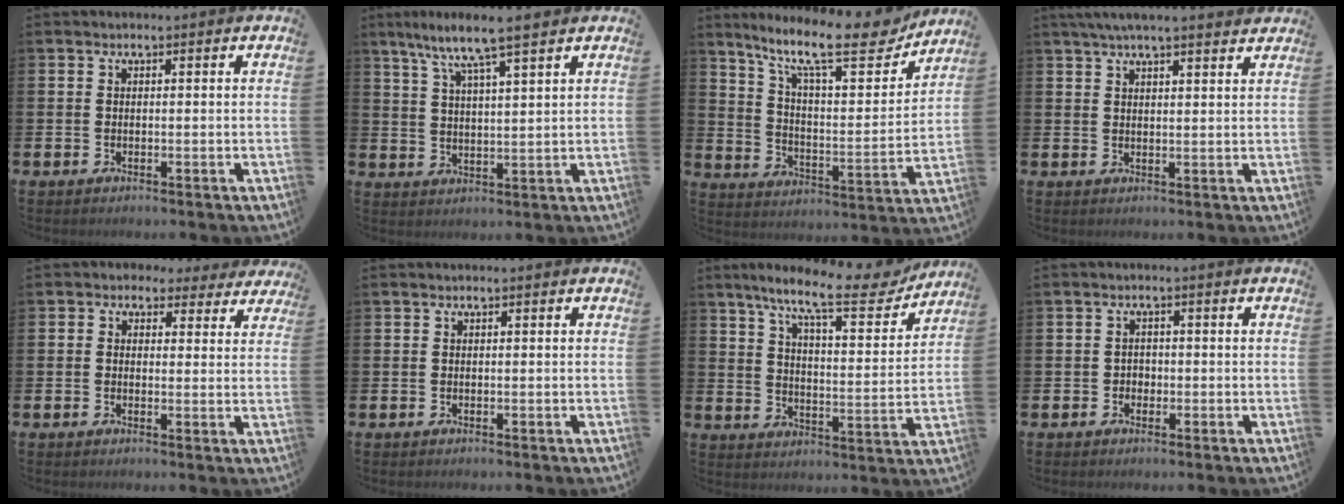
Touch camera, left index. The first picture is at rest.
{"total": 7.2, "force": [6.1, 0.0, 3.8], "torque": [-0.097, -0.020, 0.107]}
{"total": 14.2, "force": [11.0, 3.5, 8.2], "torque": [-0.160, -0.062, 0.181]}
{"total": 4.3, "force": [3.9, 0.1, 1.7], "torque": [-0.043, -0.005, 0.071]}
{"total": 2.6, "force": [1.8, 1.9, 0.4], "torque": [-0.011, -0.008, 0.026]}
{"total": 0.0}
{"total": 11.8, "force": [9.4, 2.4, 6.7], "torque": [-0.135, -0.048, 0.153]}
{"total": 1.5, "force": [-0.5, 1.3, 0.3], "torque": [-0.007, 0.004, -0.013]}